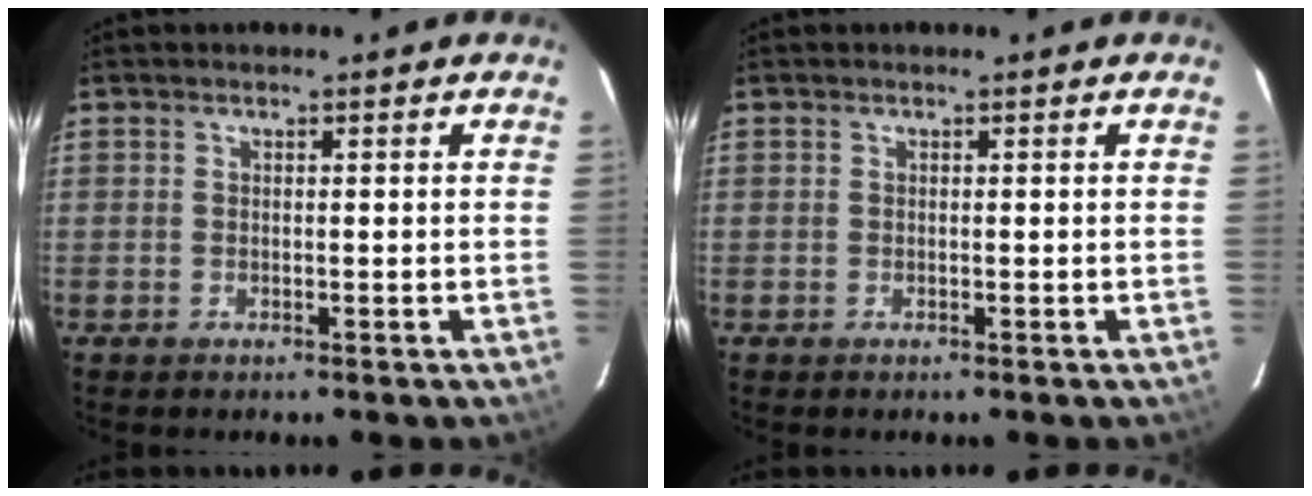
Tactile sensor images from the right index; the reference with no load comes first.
{"total": 0.0}